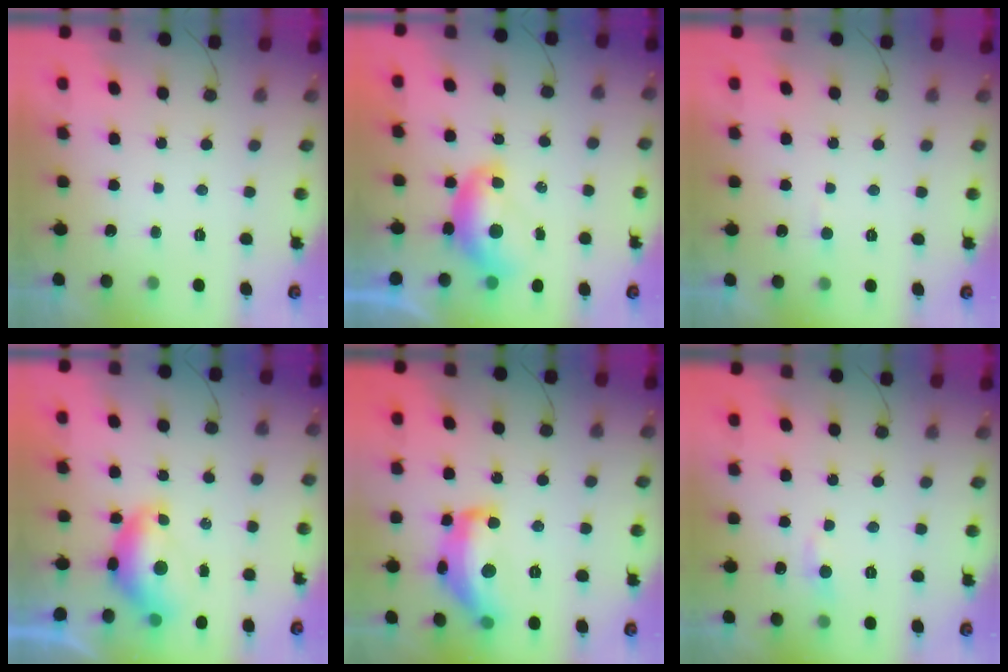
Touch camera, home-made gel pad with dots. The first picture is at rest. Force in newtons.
{"total": 8.1, "press": 8.1, "slide": 0.7}
{"total": 2.3, "press": 2.3, "slide": 0.3}
{"total": 7.6, "press": 7.5, "slide": 0.8}
{"total": 16.7, "press": 16.7, "slide": 1.2}
{"total": 5.4, "press": 5.4, "slide": 0.8}